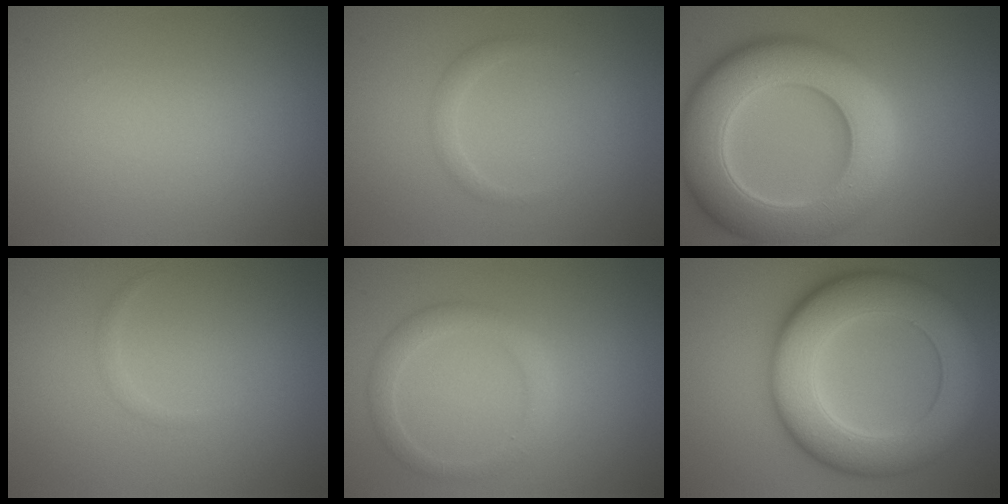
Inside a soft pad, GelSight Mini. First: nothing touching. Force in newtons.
{"total": 1.2, "press": 1.2, "slide": 0.1}
{"total": 12.3, "press": 12.2, "slide": 1.1}
{"total": 0.5, "press": 0.5, "slide": 0.0}
{"total": 2.2, "press": 2.2, "slide": 0.1}
{"total": 11.0, "press": 11.0, "slide": 0.4}